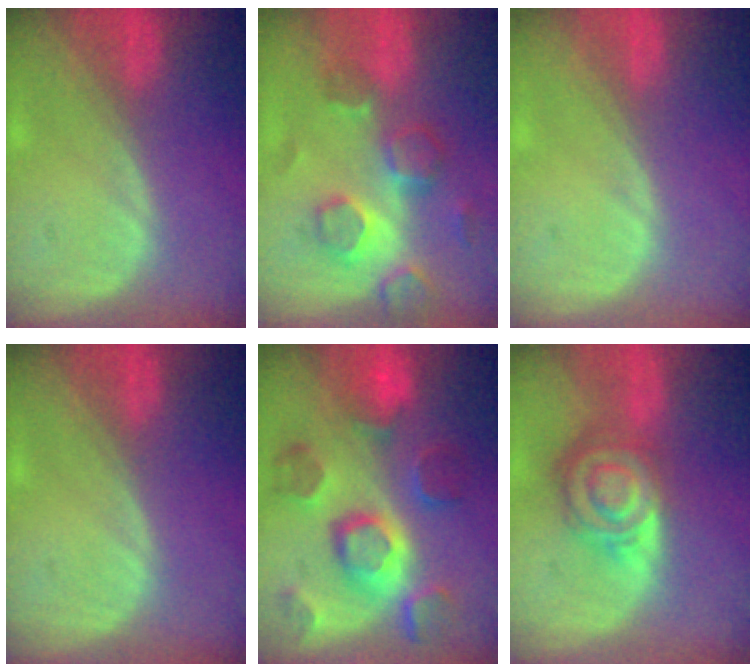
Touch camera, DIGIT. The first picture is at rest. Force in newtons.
{"total": 7.8, "press": 7.3, "slide": 2.8}
{"total": 0.5, "press": 0.1, "slide": 0.5}
{"total": 0.0}
{"total": 11.4, "press": 10.1, "slide": 5.2}
{"total": 8.2, "press": 7.1, "slide": 4.1}